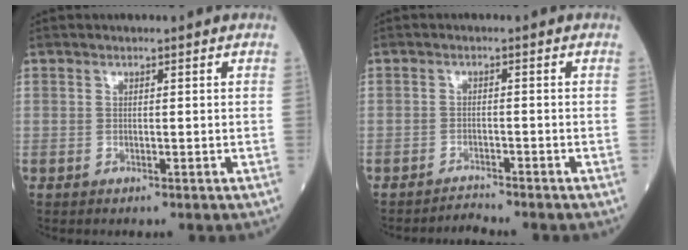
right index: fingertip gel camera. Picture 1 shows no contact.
{"total": 2.1, "force": [-1.8, -0.8, -0.6], "torque": [0.012, -0.013, -0.027]}